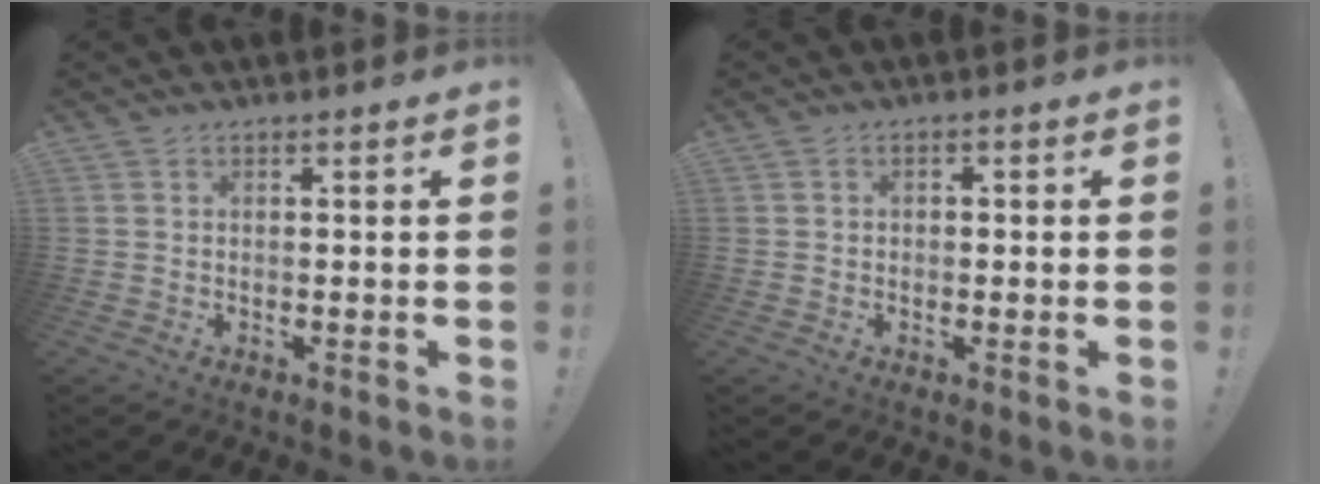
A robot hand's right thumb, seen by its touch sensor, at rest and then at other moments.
{"total": 1.5, "force": [-0.8, 1.1, 0.6], "torque": [-0.015, 0.007, -0.014]}